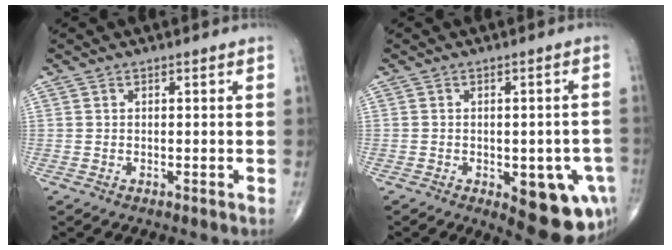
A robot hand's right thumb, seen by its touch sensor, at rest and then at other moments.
{"total": 14.0, "force": [-5.0, 6.3, 11.4], "torque": [-0.106, 0.011, -0.044]}